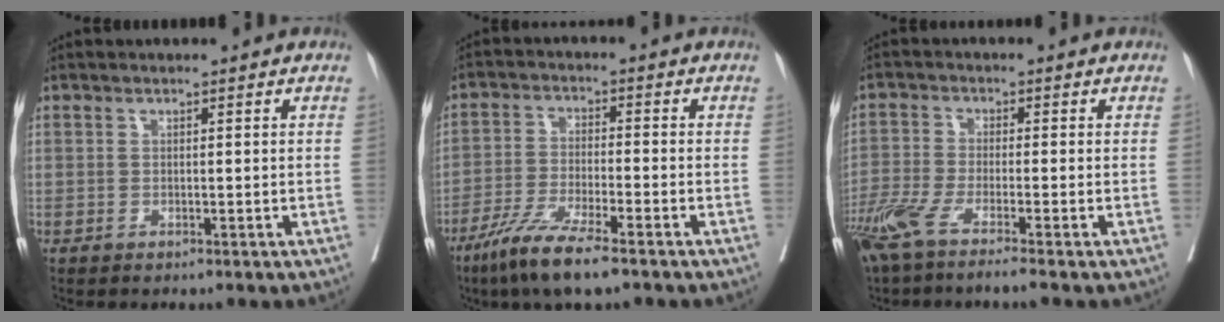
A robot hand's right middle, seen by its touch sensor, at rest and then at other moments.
{"total": 8.8, "force": [-6.1, 0.6, 6.3], "torque": [-0.128, -0.023, -0.115]}
{"total": 7.2, "force": [-5.2, -0.2, 5.0], "torque": [-0.095, -0.017, -0.101]}